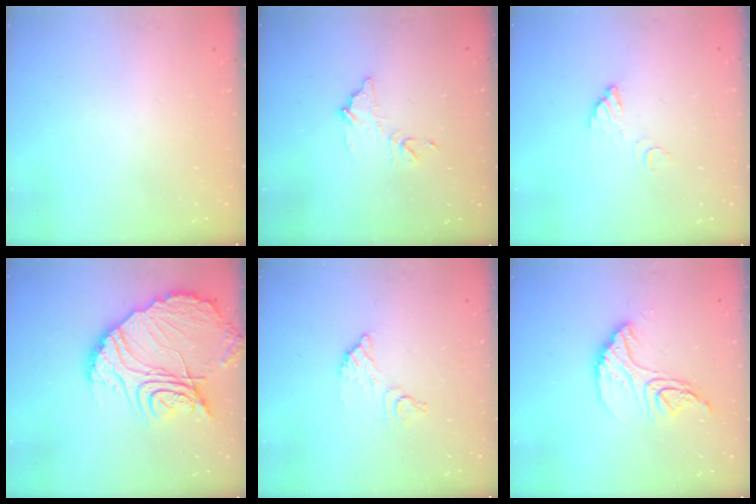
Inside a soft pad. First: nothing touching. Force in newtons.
{"total": 9.4, "press": 9.4, "slide": 0.5}
{"total": 3.5, "press": 3.5, "slide": 0.3}
{"total": 20.3, "press": 20.2, "slide": 1.7}
{"total": 6.8, "press": 6.8, "slide": 0.3}
{"total": 13.2, "press": 13.2, "slide": 0.7}